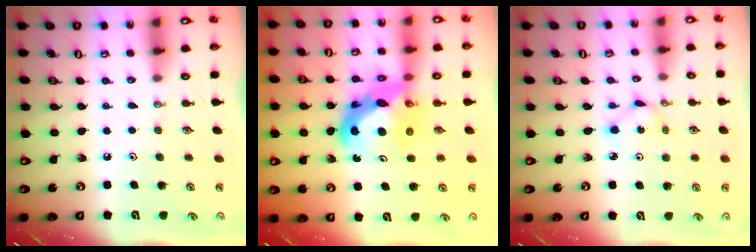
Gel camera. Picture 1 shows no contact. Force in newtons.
{"total": 12.3, "press": 12.2, "slide": 1.2}
{"total": 1.9, "press": 1.9, "slide": 0.1}